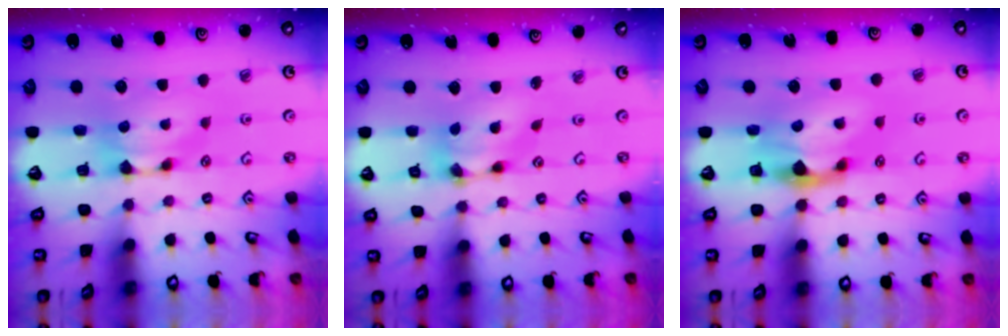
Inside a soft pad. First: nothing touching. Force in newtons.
{"total": 5.9, "press": 5.5, "slide": 2.1}
{"total": 3.0, "press": 2.6, "slide": 1.3}